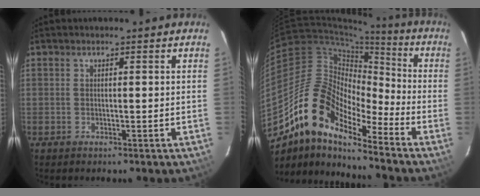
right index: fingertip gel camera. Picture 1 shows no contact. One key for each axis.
{"total": 15.6, "fx": -11.7, "fy": 5.1, "fz": 8.9, "tx": -0.145, "ty": 0.001, "tz": -0.238}